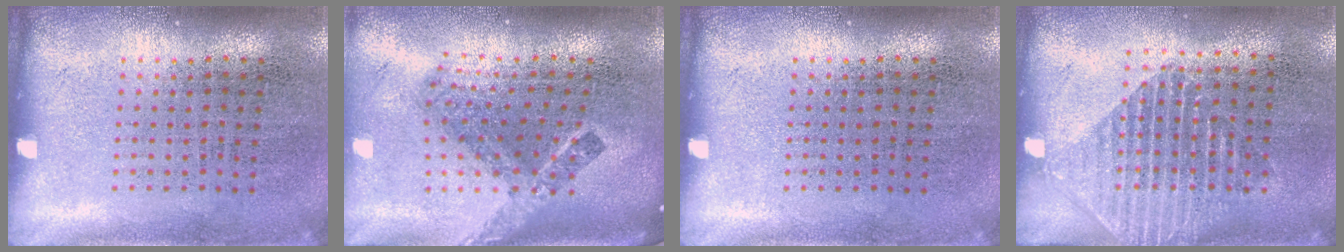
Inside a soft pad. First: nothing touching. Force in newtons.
{"total": 2.4, "press": 1.6, "slide": 1.9}
{"total": 0.0}
{"total": 1.5, "press": 1.3, "slide": 0.8}